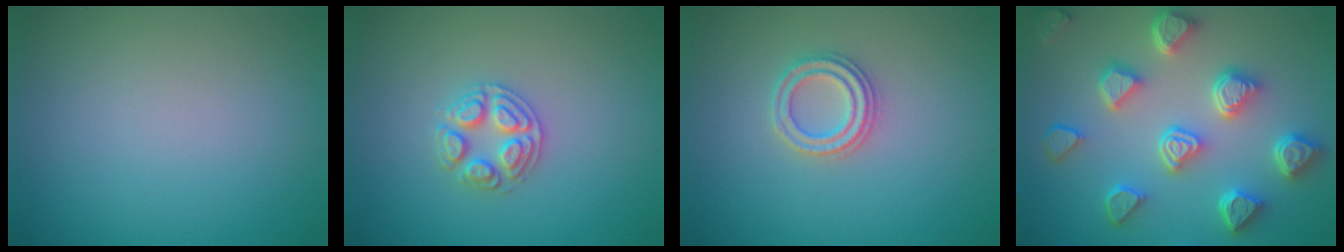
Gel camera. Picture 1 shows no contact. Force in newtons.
{"total": 2.5, "press": 2.5, "slide": 0.4}
{"total": 2.3, "press": 2.3, "slide": 0.3}
{"total": 7.2, "press": 5.9, "slide": 4.2}